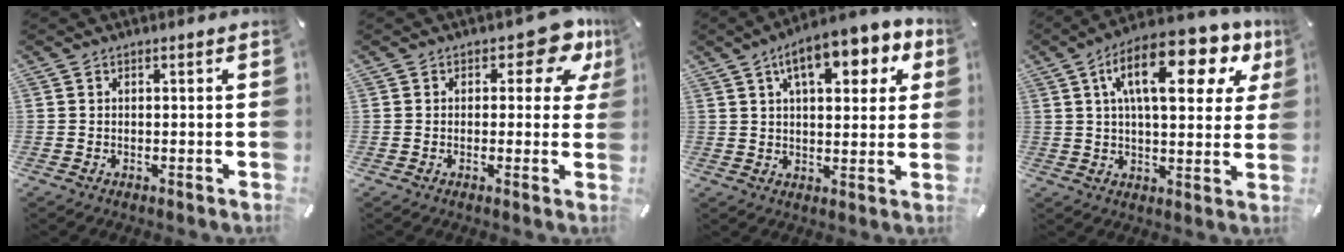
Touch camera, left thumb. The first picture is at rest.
{"total": 8.9, "force": [4.7, 4.5, 6.0], "torque": [-0.063, -0.027, 0.074]}
{"total": 13.0, "force": [6.6, 6.1, 9.4], "torque": [-0.138, -0.013, 0.108]}
{"total": 18.9, "force": [8.5, 7.8, 15.0], "torque": [-0.245, -0.022, 0.134]}